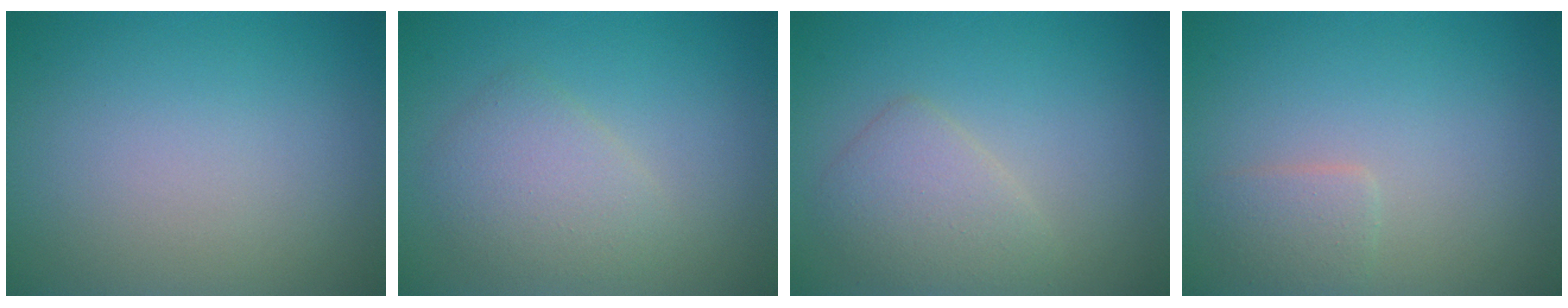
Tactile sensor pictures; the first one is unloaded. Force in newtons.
{"total": 2.8, "press": 2.8, "slide": 0.2}
{"total": 2.8, "press": 2.8, "slide": 0.2}
{"total": 1.6, "press": 1.5, "slide": 0.2}